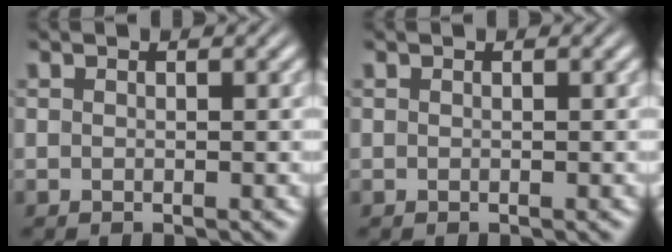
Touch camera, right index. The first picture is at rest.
{"total": 0.0}